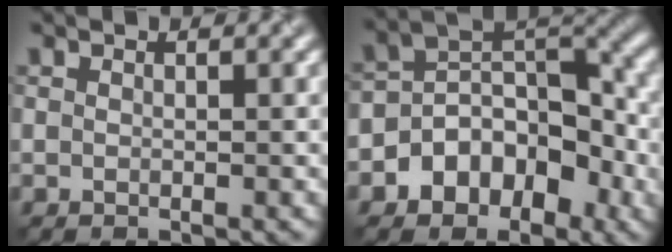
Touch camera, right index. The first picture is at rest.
{"total": 7.0, "force": [-2.8, 5.0, 4.1], "torque": [-0.047, 0.014, -0.057]}